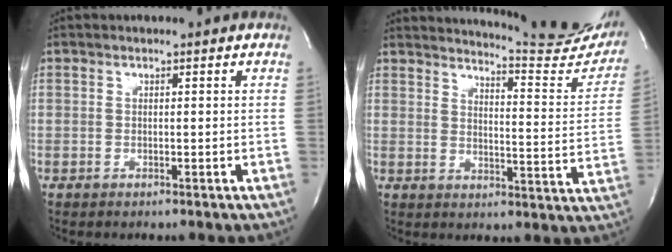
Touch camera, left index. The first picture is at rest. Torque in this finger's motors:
{"motor_torque": [0.64, -0.70, 0.27, 0.05]}